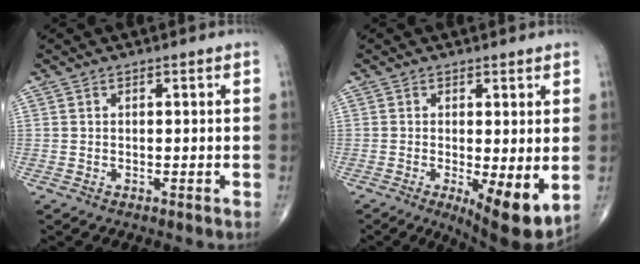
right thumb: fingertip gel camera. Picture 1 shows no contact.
{"total": 9.3, "force": [-1.6, 2.8, 8.7], "torque": [-0.128, -0.026, -0.020]}